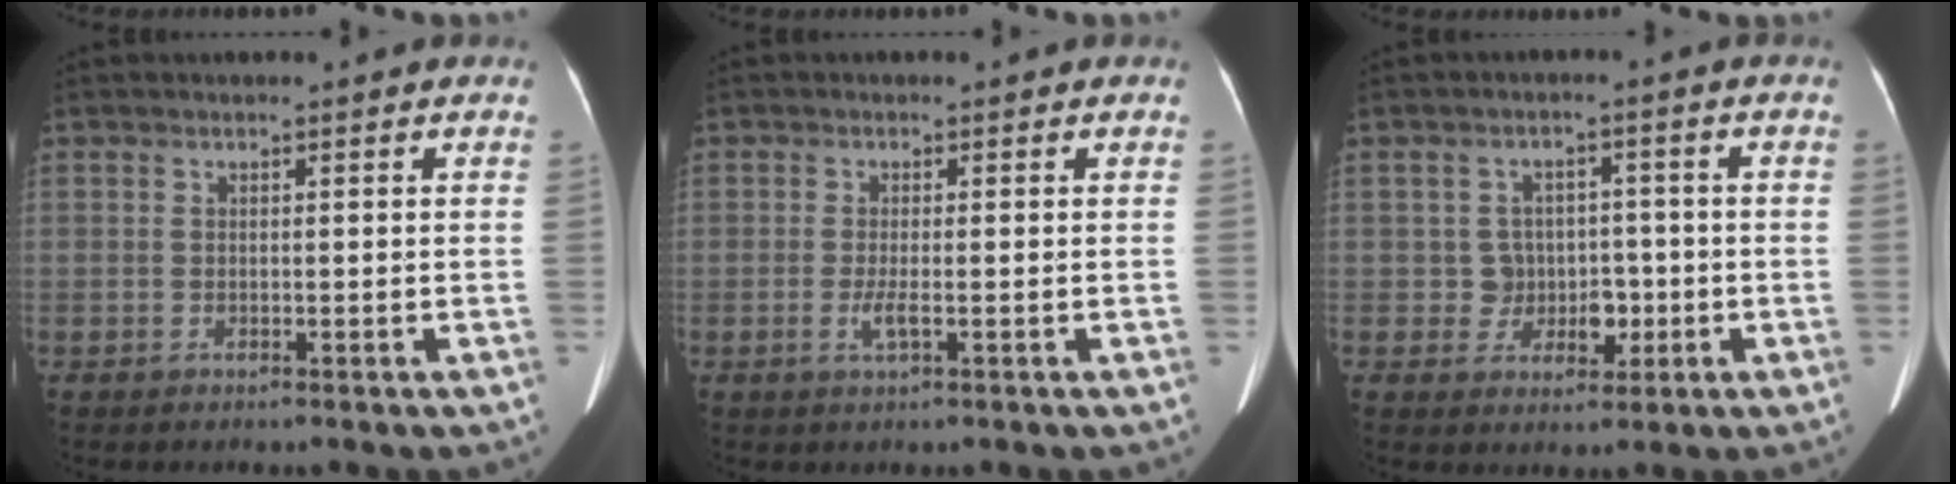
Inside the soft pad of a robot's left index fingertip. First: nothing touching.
{"total": 1.9, "force": [-0.6, 0.2, 1.8], "torque": [-0.039, -0.004, -0.010]}
{"total": 4.7, "force": [-0.7, 4.4, 1.4], "torque": [-0.013, 0.014, -0.005]}